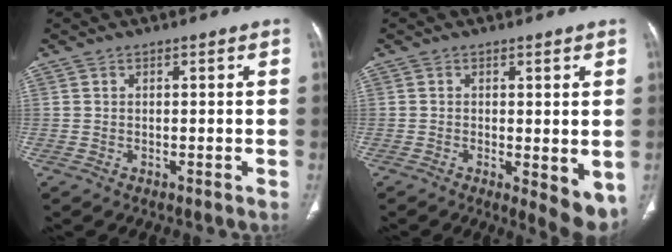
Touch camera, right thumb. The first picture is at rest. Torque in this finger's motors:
{"motor_torque": [-0.08, 0.45, -0.12, 0.14, 0.03]}